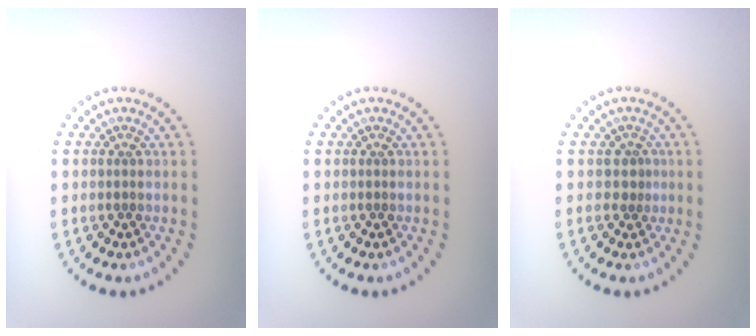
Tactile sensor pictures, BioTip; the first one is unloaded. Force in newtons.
{"total": 0.0}
{"total": 1.1, "press": 0.7, "slide": 0.9}